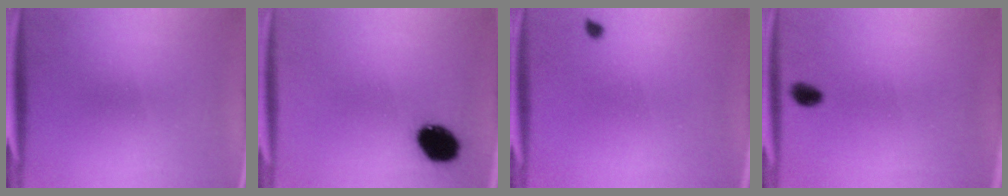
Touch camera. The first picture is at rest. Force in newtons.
{"total": 9.8}
{"total": 0.7}
{"total": 2.1}